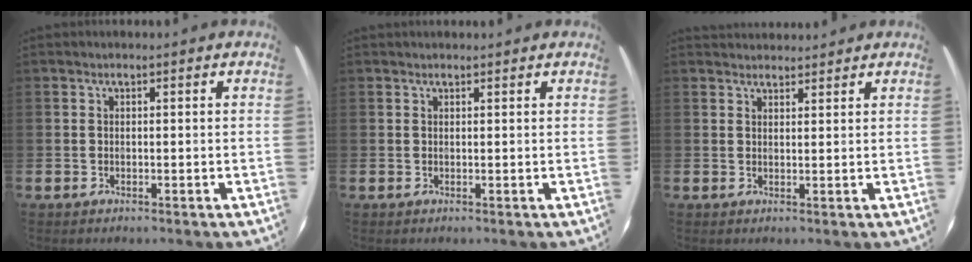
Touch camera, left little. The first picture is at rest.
{"total": 0.6, "force": [0.6, 0.1, 0.0], "torque": [0.008, -0.001, 0.010]}
{"total": 2.2, "force": [2.1, 0.5, -0.4], "torque": [0.012, -0.003, 0.039]}